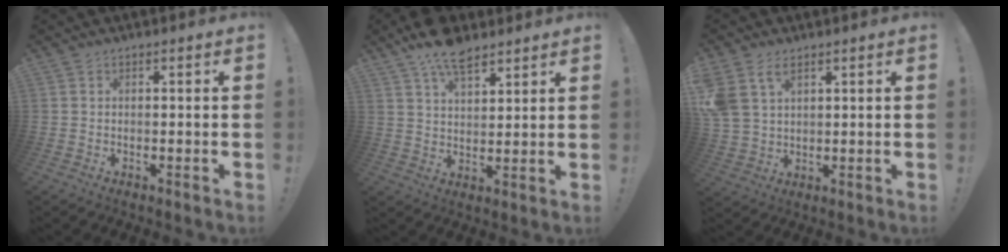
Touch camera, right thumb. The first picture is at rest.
{"total": 10.7, "force": [7.6, 4.5, 6.0], "torque": [-0.096, -0.040, 0.139]}
{"total": 7.2, "force": [3.9, 4.7, 3.8], "torque": [-0.086, -0.012, 0.078]}